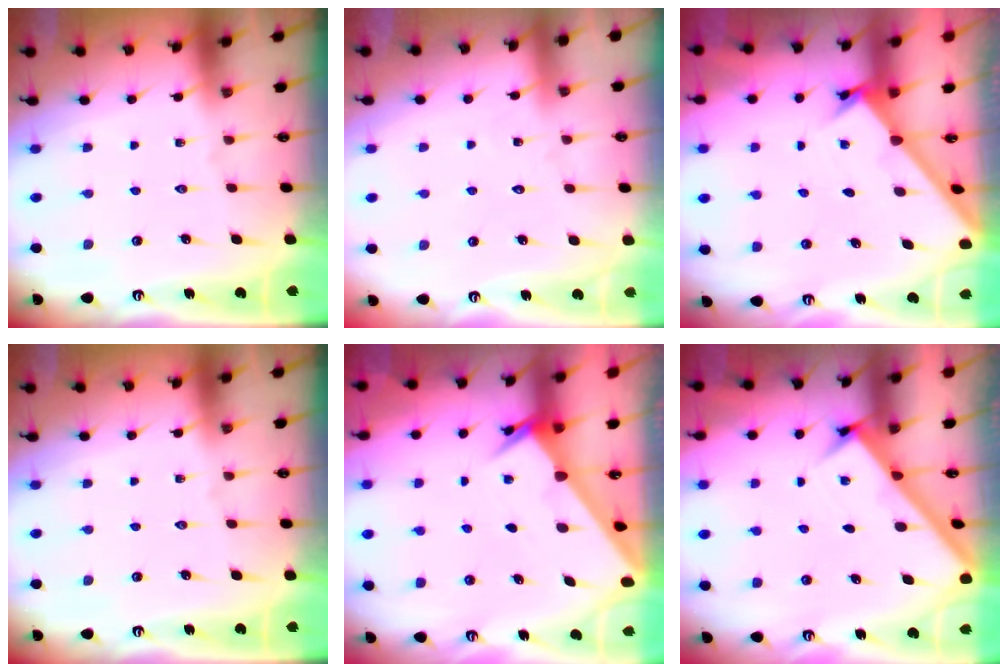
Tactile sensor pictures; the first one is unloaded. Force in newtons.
{"total": 4.8, "press": 4.8, "slide": 0.3}
{"total": 1.7, "press": 1.7, "slide": 0.1}
{"total": 0.0}
{"total": 2.4, "press": 2.4, "slide": 0.3}
{"total": 2.4, "press": 2.4, "slide": 0.3}